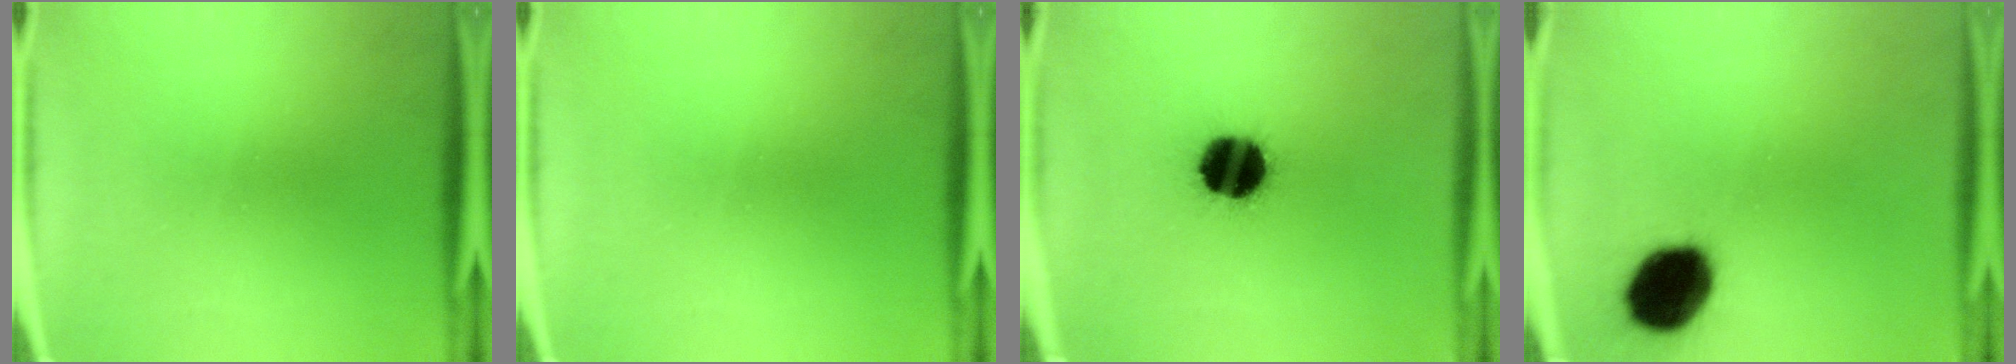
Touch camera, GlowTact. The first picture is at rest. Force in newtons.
{"total": 0.0}
{"total": 16.1}
{"total": 15.4}